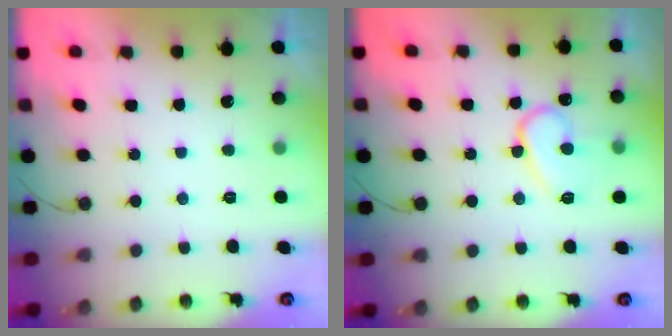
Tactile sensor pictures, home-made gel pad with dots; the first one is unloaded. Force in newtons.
{"total": 11.6, "press": 11.5, "slide": 1.1}